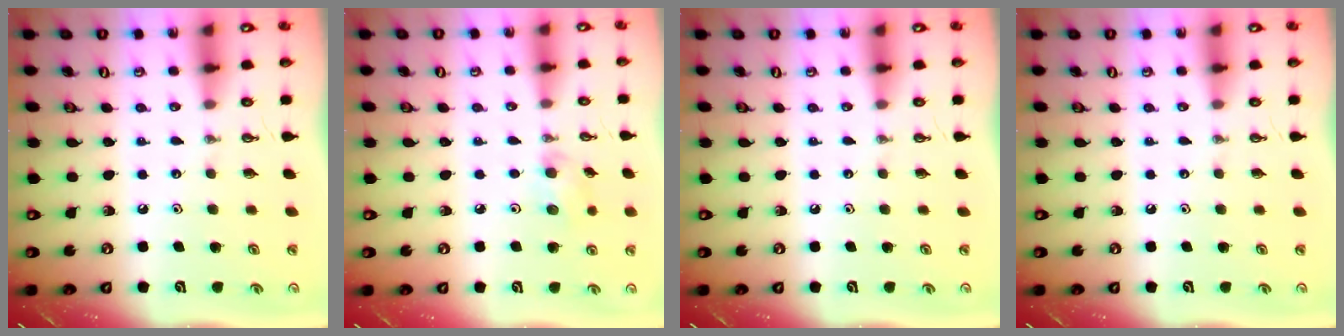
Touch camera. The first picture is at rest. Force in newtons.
{"total": 5.3, "press": 5.1, "slide": 1.3}
{"total": 0.0}
{"total": 0.0}